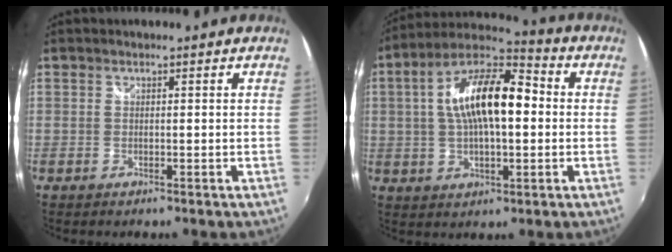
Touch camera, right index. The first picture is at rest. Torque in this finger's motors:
{"motor_torque": [0.84, -0.10, 0.90, 0.21]}